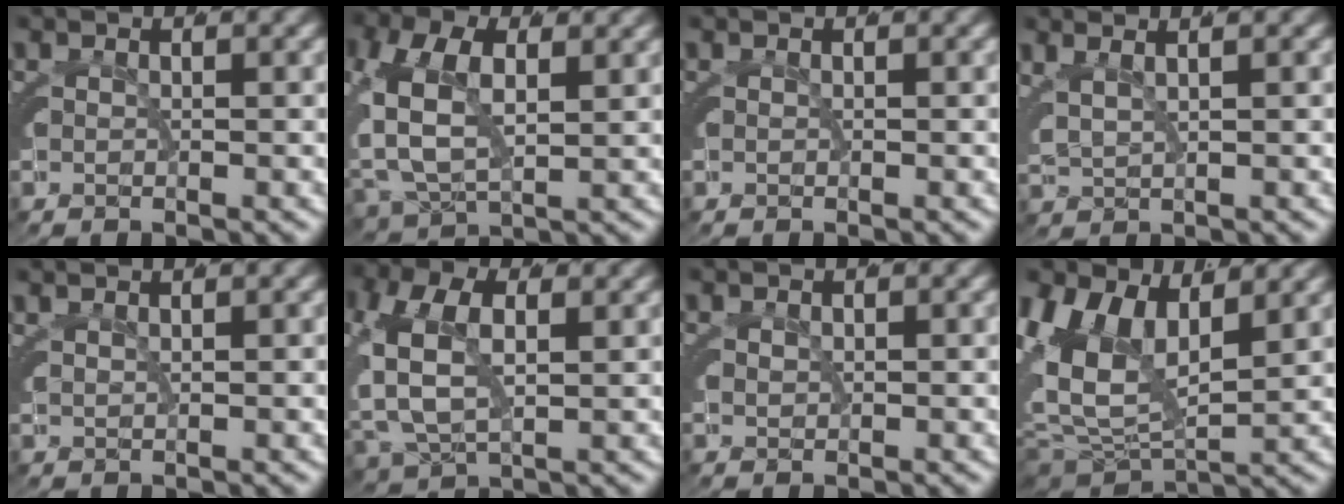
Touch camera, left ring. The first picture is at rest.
{"total": 6.7, "force": [0.9, 5.3, 4.0], "torque": [-0.114, -0.019, 0.016]}
{"total": 0.0}
{"total": 3.6, "force": [1.2, 2.8, 1.9], "torque": [-0.059, -0.005, 0.022]}
{"total": 1.4, "force": [1.1, 0.8, 0.6], "torque": [-0.018, 0.004, 0.016]}
{"total": 5.6, "force": [0.4, 4.4, 3.4], "torque": [-0.102, -0.019, 0.010]}
{"total": 0.6, "force": [0.1, 0.5, 0.0], "torque": [-0.001, -0.005, 0.004]}
{"total": 9.1, "force": [0.8, 6.8, 6.0], "torque": [-0.121, -0.012, 0.012]}